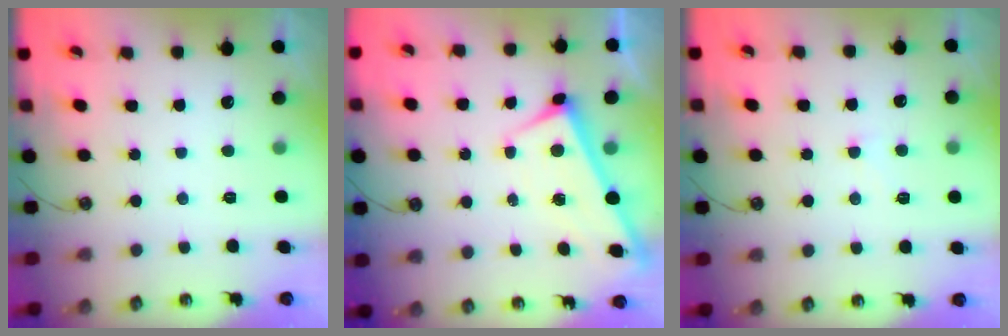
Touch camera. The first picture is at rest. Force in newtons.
{"total": 1.2, "press": 1.2, "slide": 0.1}
{"total": 2.5, "press": 2.5, "slide": 0.4}